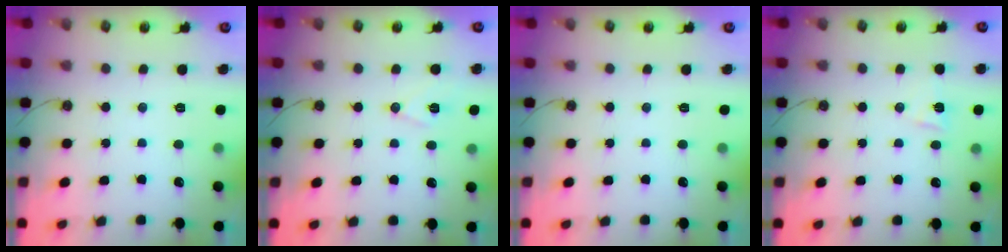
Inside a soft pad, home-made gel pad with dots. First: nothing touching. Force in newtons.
{"total": 7.7, "press": 6.7, "slide": 3.8}
{"total": 0.0}
{"total": 5.9, "press": 5.8, "slide": 0.8}